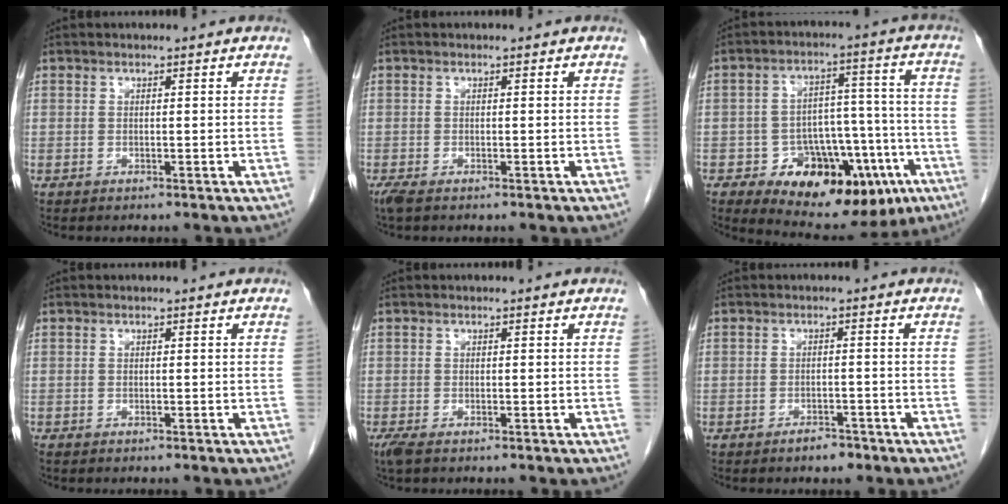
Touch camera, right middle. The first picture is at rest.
{"total": 2.0, "force": [-1.4, 0.6, 1.3], "torque": [-0.031, -0.009, -0.025]}
{"total": 17.8, "force": [-9.0, 9.3, 12.2], "torque": [-0.148, 0.040, -0.119]}
{"total": 0.0}
{"total": 2.0, "force": [-1.4, 0.6, 1.3], "torque": [-0.033, -0.009, -0.025]}
{"total": 2.3, "force": [-1.8, 0.9, 1.1], "torque": [-0.019, 0.001, -0.024]}